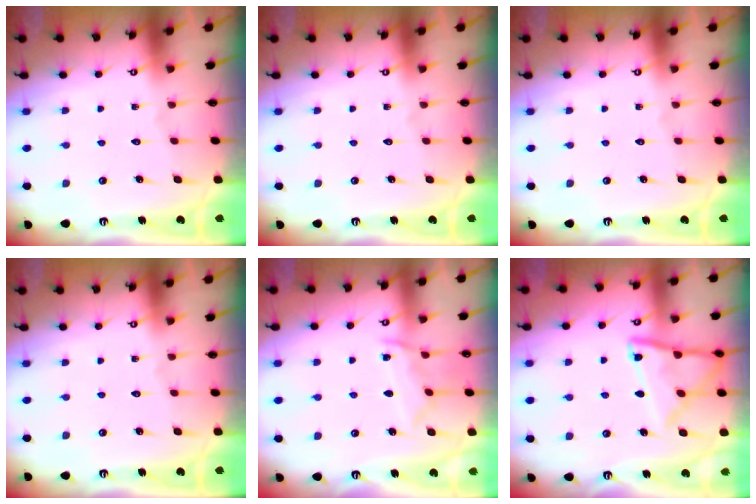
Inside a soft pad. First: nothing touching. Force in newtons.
{"total": 0.0}
{"total": 0.0}
{"total": 0.0}
{"total": 8.7, "press": 8.6, "slide": 0.9}
{"total": 13.3, "press": 13.2, "slide": 1.2}